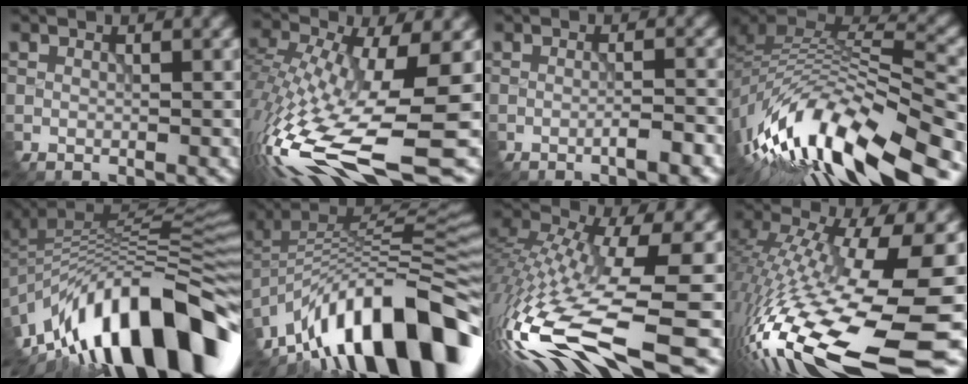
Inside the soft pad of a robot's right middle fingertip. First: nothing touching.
{"total": 13.8, "force": [-5.3, 4.1, 12.1], "torque": [-0.260, -0.017, -0.084]}
{"total": 2.5, "force": [-1.3, 0.5, 2.1], "torque": [-0.027, 0.007, -0.025]}
{"total": 15.2, "force": [-9.5, 5.4, 10.7], "torque": [-0.228, 0.007, -0.153]}
{"total": 15.4, "force": [-7.7, 5.9, 11.9], "torque": [-0.184, 0.032, -0.142]}
{"total": 14.2, "force": [-7.9, 5.0, 10.7], "torque": [-0.173, 0.038, -0.142]}
{"total": 14.4, "force": [-5.6, 4.0, 12.7], "torque": [-0.286, -0.015, -0.088]}
{"total": 16.0, "force": [-5.9, 4.1, 14.3], "torque": [-0.287, -0.017, -0.102]}